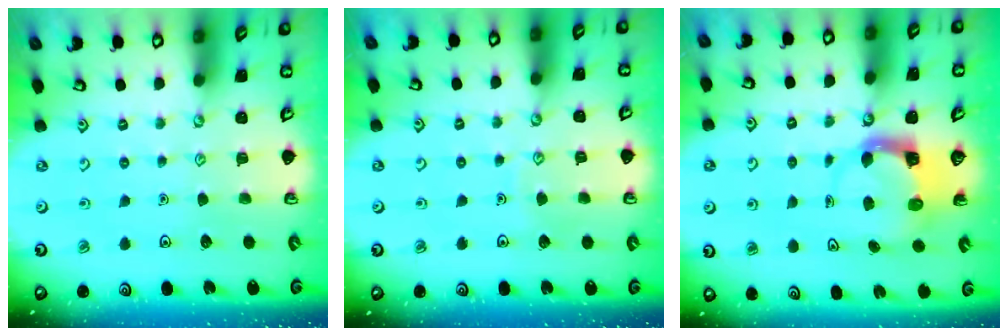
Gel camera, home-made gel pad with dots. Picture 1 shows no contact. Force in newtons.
{"total": 4.7, "press": 4.7, "slide": 0.5}
{"total": 3.8, "press": 3.7, "slide": 0.5}